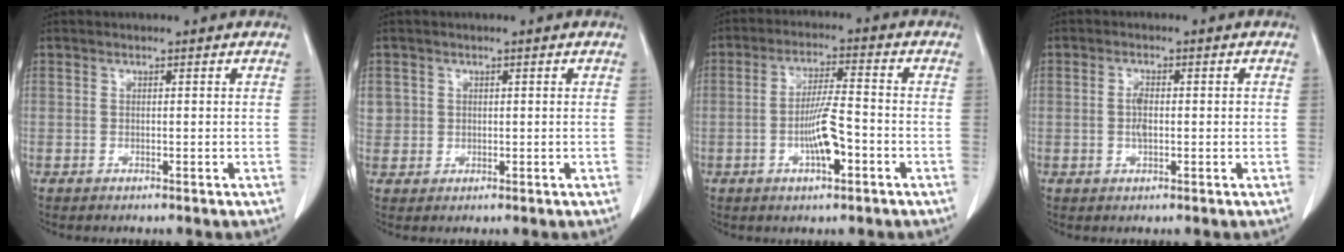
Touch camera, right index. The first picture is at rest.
{"total": 2.4, "force": [0.5, 2.3, 0.3], "torque": [0.005, 0.005, 0.012]}
{"total": 6.7, "force": [-2.2, 0.6, 6.3], "torque": [-0.123, 0.002, -0.039]}
{"total": 2.8, "force": [-0.2, 1.2, 2.6], "torque": [-0.054, 0.004, -0.004]}